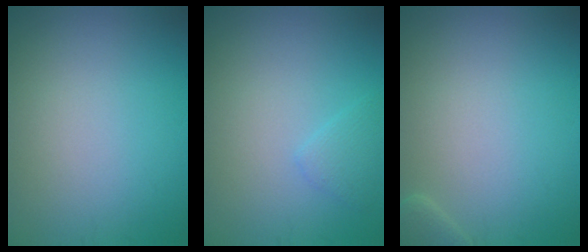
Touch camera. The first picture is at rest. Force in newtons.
{"total": 1.3, "press": 1.3, "slide": 0.1}
{"total": 1.2, "press": 1.2, "slide": 0.2}